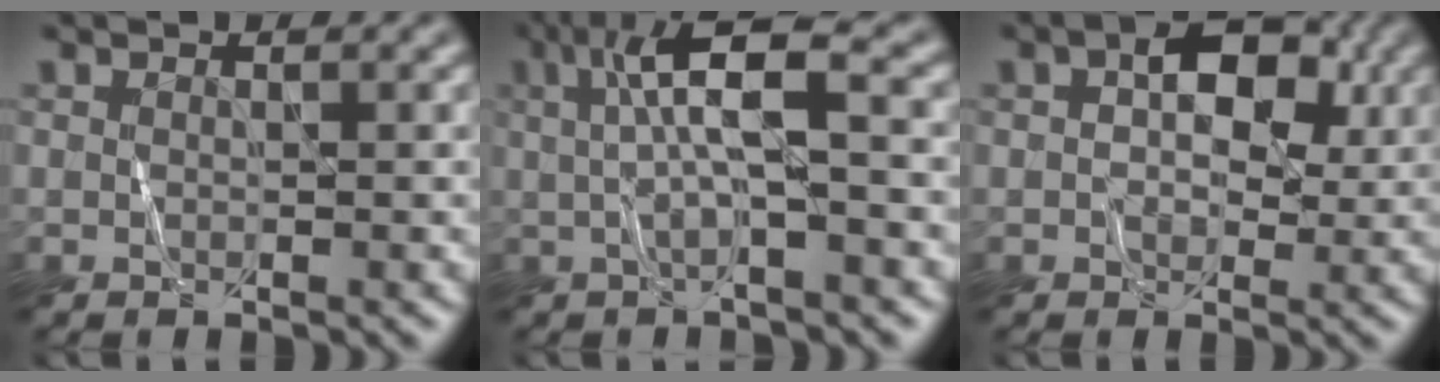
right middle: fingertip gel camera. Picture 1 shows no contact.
{"total": 5.9, "force": [0.9, 1.1, 5.7], "torque": [-0.103, 0.016, 0.011]}
{"total": 5.4, "force": [0.8, 3.4, 4.0], "torque": [-0.054, 0.005, 0.007]}